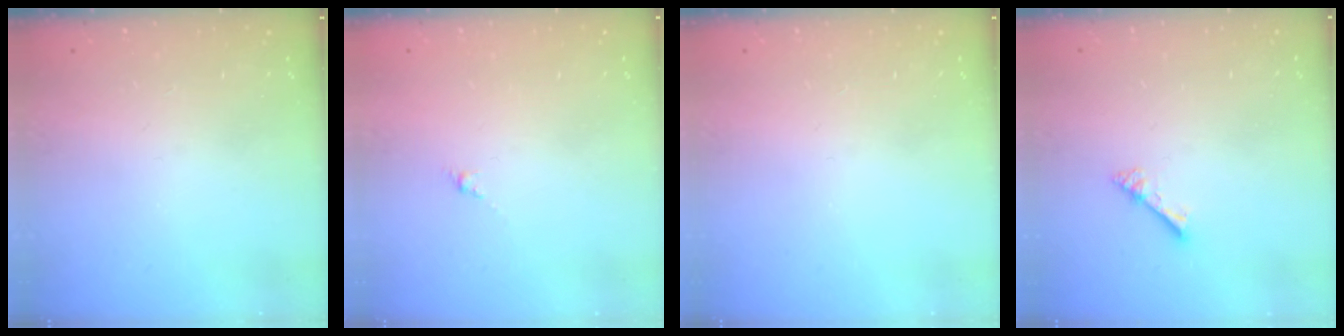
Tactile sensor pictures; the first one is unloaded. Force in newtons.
{"total": 0.0}
{"total": 0.0}
{"total": 2.7, "press": 2.7, "slide": 0.2}